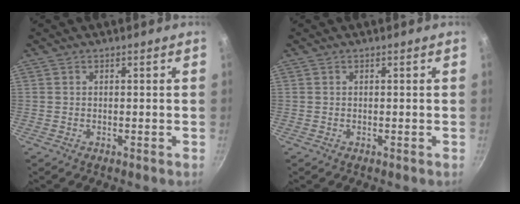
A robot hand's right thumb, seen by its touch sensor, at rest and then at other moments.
{"total": 0.0}